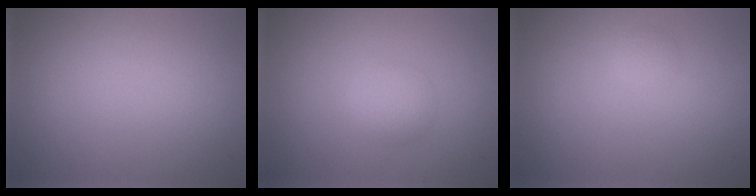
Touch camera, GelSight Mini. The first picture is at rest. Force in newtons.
{"total": 2.0, "press": 2.0, "slide": 0.0}
{"total": 0.8, "press": 0.8, "slide": 0.0}